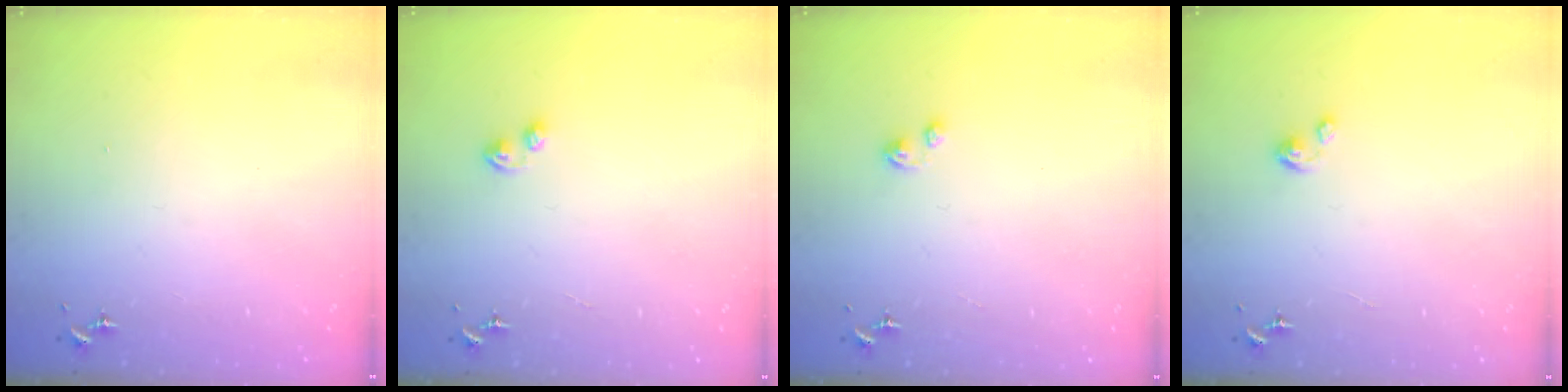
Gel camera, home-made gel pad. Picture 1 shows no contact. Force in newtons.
{"total": 3.3, "press": 3.2, "slide": 0.5}
{"total": 2.6, "press": 2.6, "slide": 0.2}
{"total": 2.1, "press": 2.1, "slide": 0.1}